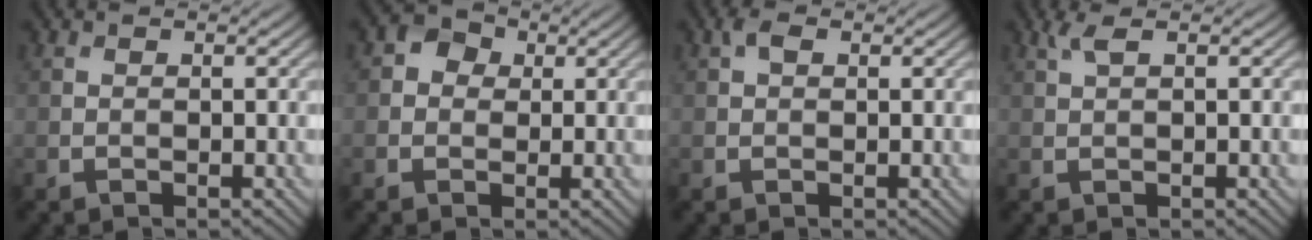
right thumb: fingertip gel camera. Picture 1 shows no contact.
{"total": 3.0, "force": [0.5, 2.6, 1.4], "torque": [-0.023, 0.004, 0.000]}
{"total": 1.4, "force": [0.6, 0.8, 1.0], "torque": [-0.020, 0.006, 0.009]}
{"total": 1.6, "force": [0.8, 0.2, 1.3], "torque": [-0.035, 0.007, 0.017]}